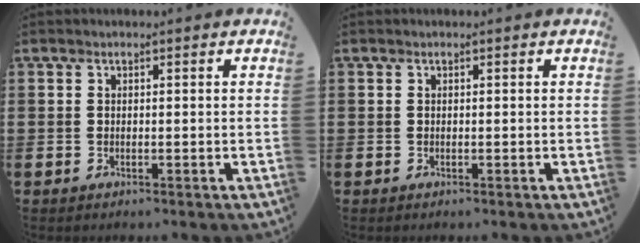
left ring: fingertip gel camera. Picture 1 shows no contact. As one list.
[{"total": 0.0}]